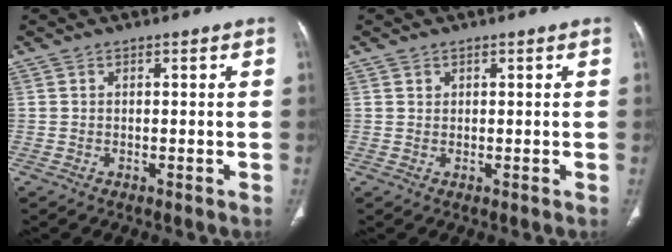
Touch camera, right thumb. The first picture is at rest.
{"total": 0.6, "force": [0.4, 0.4, 0.1], "torque": [0.004, -0.002, 0.005]}